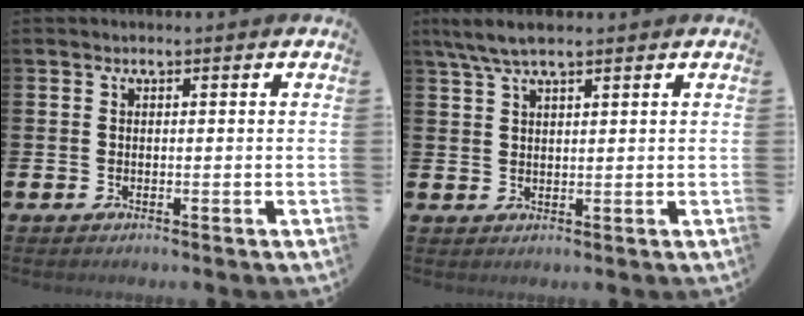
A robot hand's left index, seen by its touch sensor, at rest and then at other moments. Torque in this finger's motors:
{"motor_torque": [0.21, -0.21, 0.60, 0.14]}